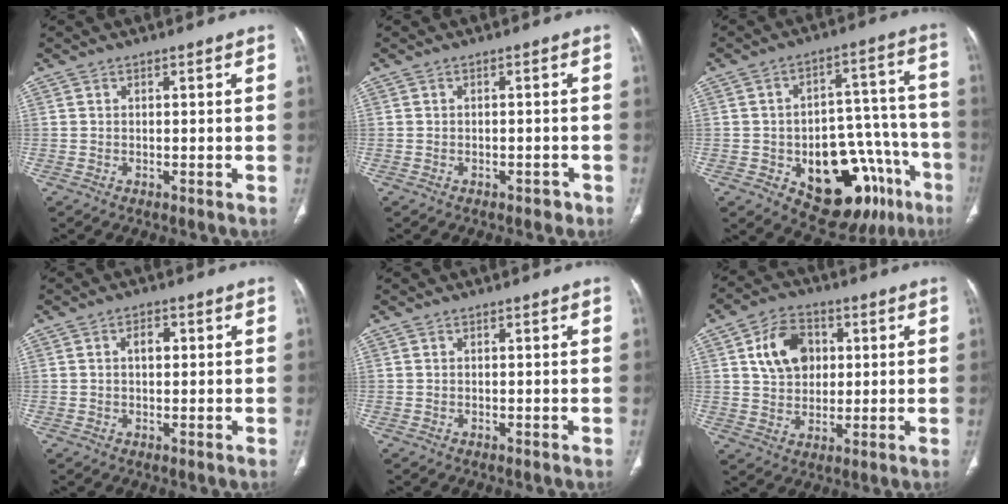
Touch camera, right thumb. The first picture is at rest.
{"total": 1.9, "force": [-1.3, 1.1, 0.8], "torque": [-0.010, 0.010, -0.012]}
{"total": 22.3, "force": [-10.1, 12.1, 15.8], "torque": [-0.140, 0.073, -0.123]}
{"total": 2.8, "force": [0.6, 1.7, 2.2], "torque": [-0.031, 0.006, 0.008]}
{"total": 0.0}
{"total": 10.7, "force": [2.8, 8.0, 6.5], "torque": [-0.085, 0.000, 0.050]}